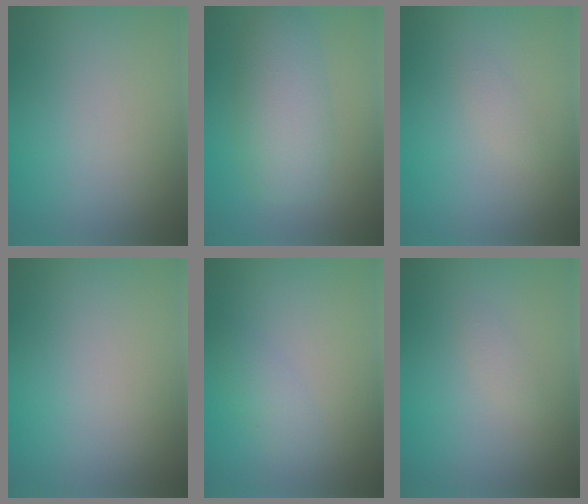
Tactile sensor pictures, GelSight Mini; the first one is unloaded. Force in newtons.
{"total": 5.0, "press": 5.0, "slide": 0.2}
{"total": 0.7, "press": 0.7, "slide": 0.0}
{"total": 0.0}
{"total": 1.4, "press": 1.4, "slide": 0.0}
{"total": 0.7, "press": 0.7, "slide": 0.0}